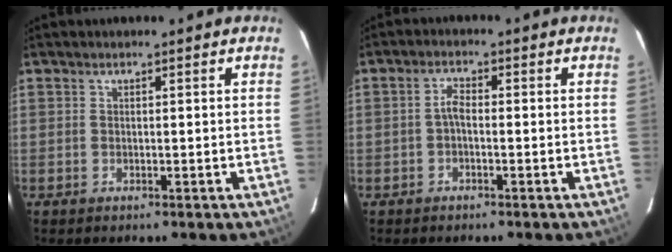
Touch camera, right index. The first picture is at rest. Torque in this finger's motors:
{"motor_torque": [0.34, -0.20, 0.15, 0.05]}